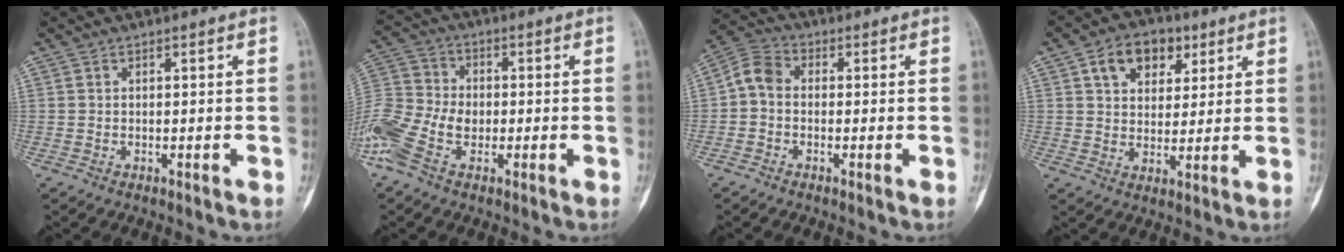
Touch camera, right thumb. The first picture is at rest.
{"total": 12.9, "force": [-3.9, 8.4, 9.0], "torque": [-0.216, 0.020, -0.080]}
{"total": 5.3, "force": [-0.4, 4.0, 3.5], "torque": [-0.060, 0.018, -0.025]}
{"total": 10.4, "force": [4.7, 7.1, 6.0], "torque": [-0.061, -0.008, 0.073]}